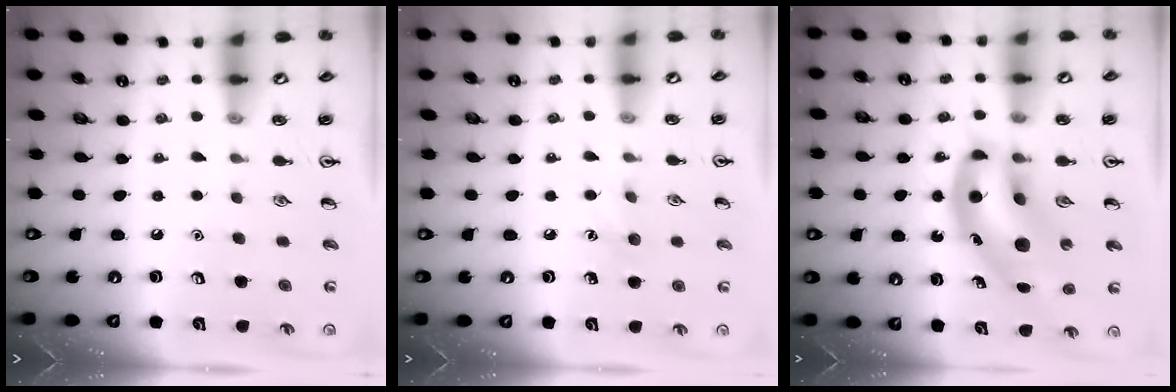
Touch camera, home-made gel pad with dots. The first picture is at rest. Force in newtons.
{"total": 5.9, "press": 5.6, "slide": 1.7}
{"total": 13.7, "press": 13.1, "slide": 4.0}